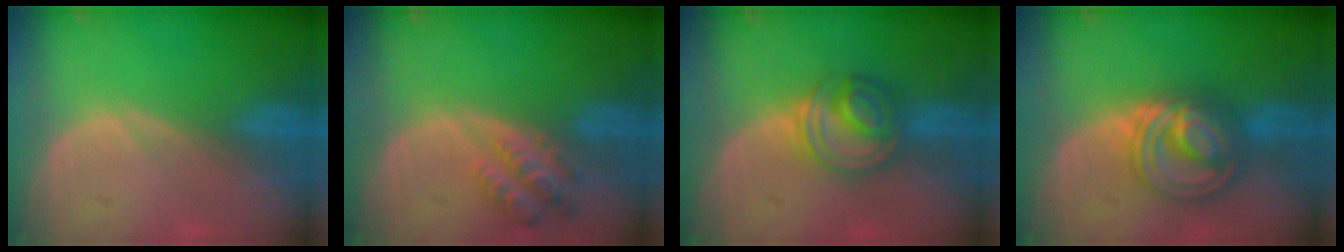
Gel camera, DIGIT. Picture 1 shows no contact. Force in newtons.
{"total": 5.3, "press": 5.0, "slide": 1.9}
{"total": 6.4, "press": 6.1, "slide": 2.0}
{"total": 8.0, "press": 8.0, "slide": 0.5}